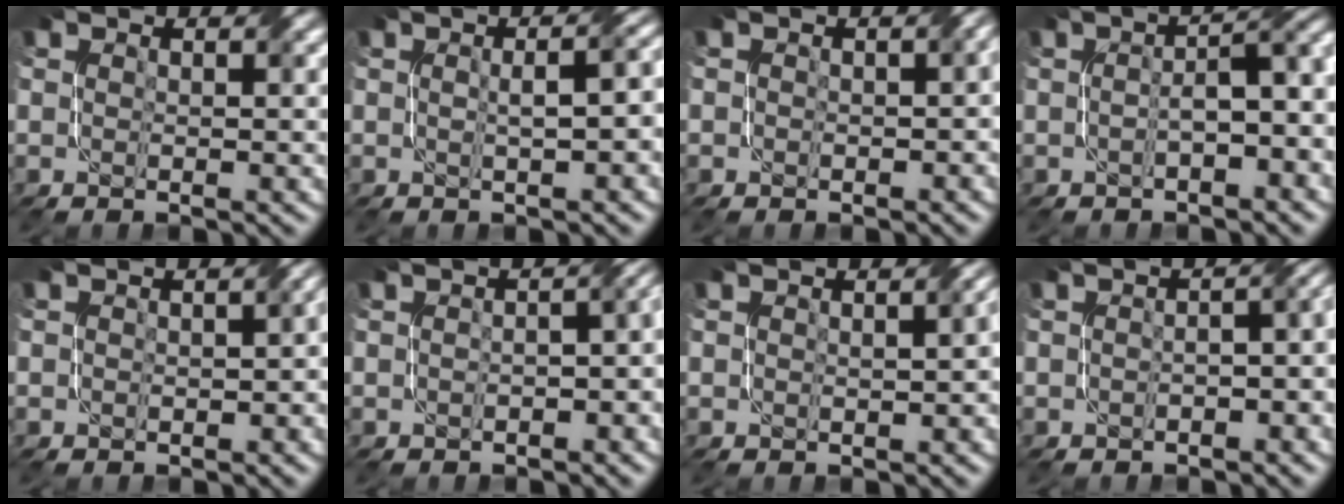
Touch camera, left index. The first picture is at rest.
{"total": 4.3, "force": [0.1, 1.4, 4.1], "torque": [-0.039, 0.014, 0.004]}
{"total": 2.3, "force": [0.1, 1.6, 1.7], "torque": [-0.013, -0.002, 0.001]}
{"total": 5.4, "force": [-0.7, 1.8, 5.0], "torque": [-0.064, 0.010, -0.007]}
{"total": 2.9, "force": [0.0, 1.7, 2.3], "torque": [-0.012, 0.000, 0.003]}
{"total": 6.0, "force": [-0.5, 3.1, 5.1], "torque": [-0.032, 0.004, -0.012]}
{"total": 2.0, "force": [0.0, 0.7, 1.8], "torque": [-0.024, 0.006, 0.003]}
{"total": 5.8, "force": [-0.8, 2.9, 4.9], "torque": [-0.033, 0.006, -0.017]}